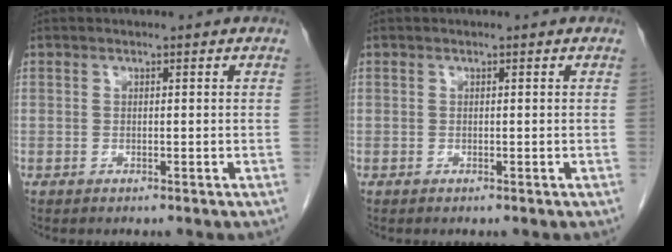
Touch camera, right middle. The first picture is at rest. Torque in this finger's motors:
{"motor_torque": [0.16, 0.15, -0.01, 0.01]}